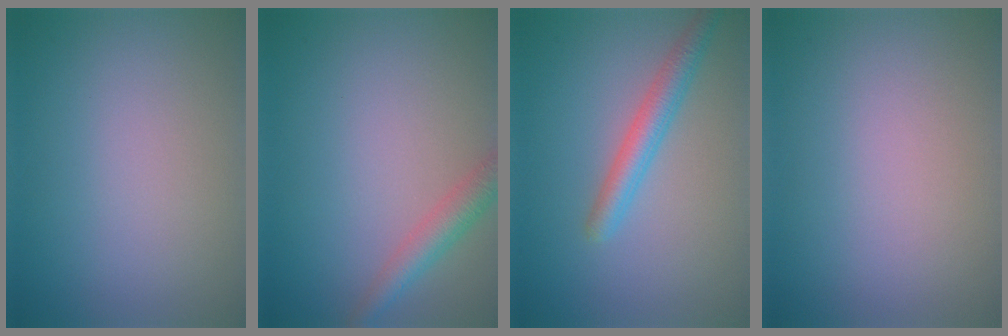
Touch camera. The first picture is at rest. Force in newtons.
{"total": 2.7, "press": 2.7, "slide": 0.2}
{"total": 3.0, "press": 3.0, "slide": 0.0}
{"total": 0.0}